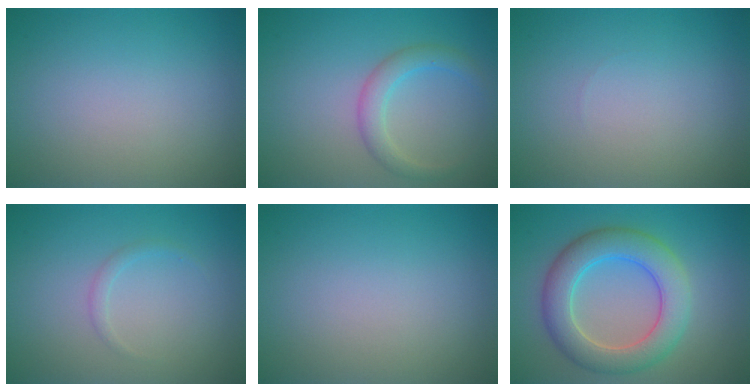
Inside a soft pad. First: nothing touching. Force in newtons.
{"total": 2.5, "press": 2.5, "slide": 0.1}
{"total": 0.0}
{"total": 0.8, "press": 0.8, "slide": 0.1}
{"total": 0.0}
{"total": 6.4, "press": 6.3, "slide": 0.2}